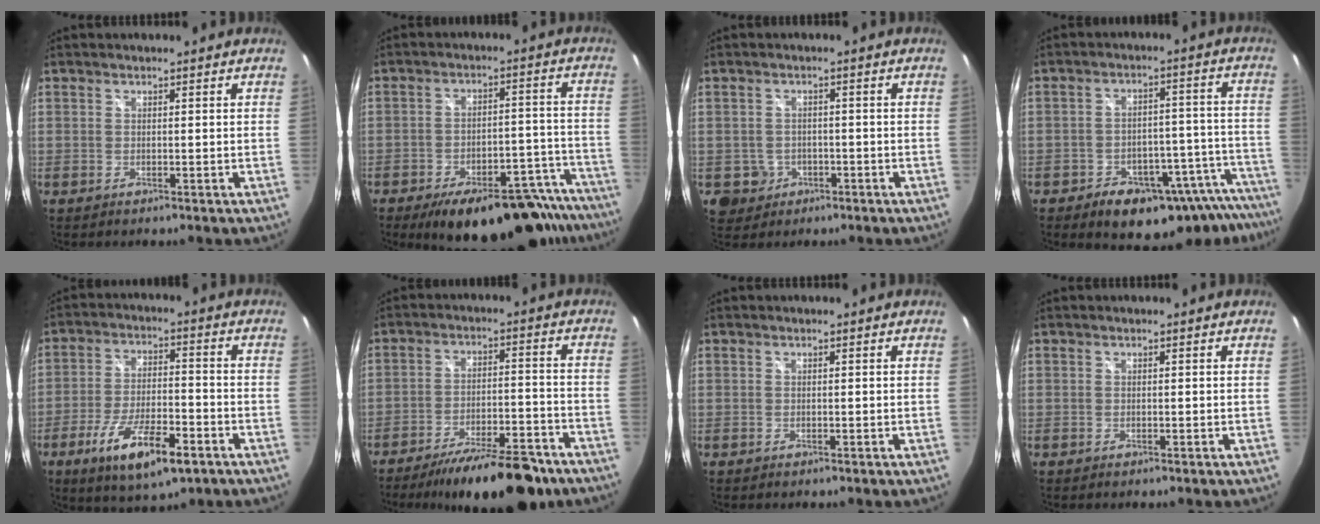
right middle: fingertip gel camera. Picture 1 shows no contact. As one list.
[{"total": 22.8, "force": [-18.7, 7.4, 10.7], "torque": [-0.134, 0.018, -0.224]}, {"total": 4.6, "force": [-1.5, 4.3, 0.8], "torque": [-0.028, 0.005, -0.014]}, {"total": 17.4, "force": [-13.5, 7.7, 7.9], "torque": [-0.100, 0.022, -0.156]}, {"total": 13.5, "force": [-7.3, 4.2, 10.6], "torque": [-0.207, -0.021, -0.120]}, {"total": 17.5, "force": [-14.0, 4.5, 9.5], "torque": [-0.158, -0.015, -0.198]}, {"total": 0.0}, {"total": 0.0}]